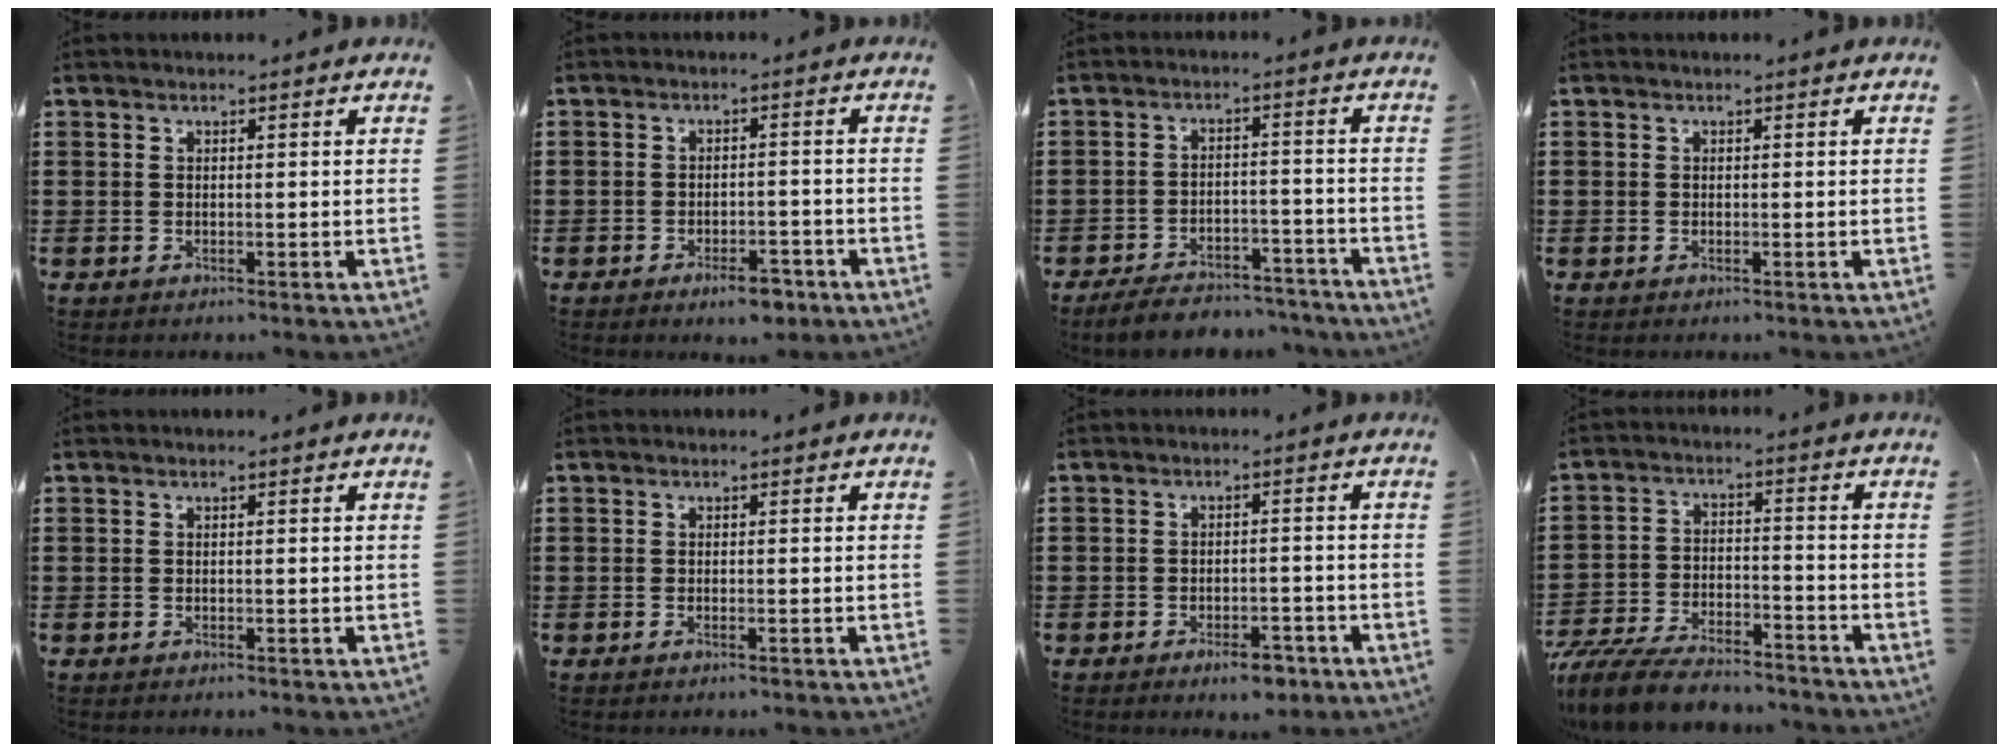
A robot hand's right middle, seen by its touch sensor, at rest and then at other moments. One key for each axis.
{"total": 3.5, "fx": -3.0, "fy": 1.4, "fz": 1.3, "tx": -0.020, "ty": 0.010, "tz": -0.057}
{"total": 5.7, "fx": -5.4, "fy": 1.0, "fz": 1.4, "tx": -0.024, "ty": 0.008, "tz": -0.106}
{"total": 0.0}
{"total": 0.0}
{"total": 0.0}
{"total": 3.4, "fx": -2.8, "fy": 1.5, "fz": 1.2, "tx": -0.019, "ty": 0.008, "tz": -0.054}
{"total": 8.2, "fx": -7.7, "fy": 1.4, "fz": 2.6, "tx": -0.057, "ty": 0.011, "tz": -0.148}